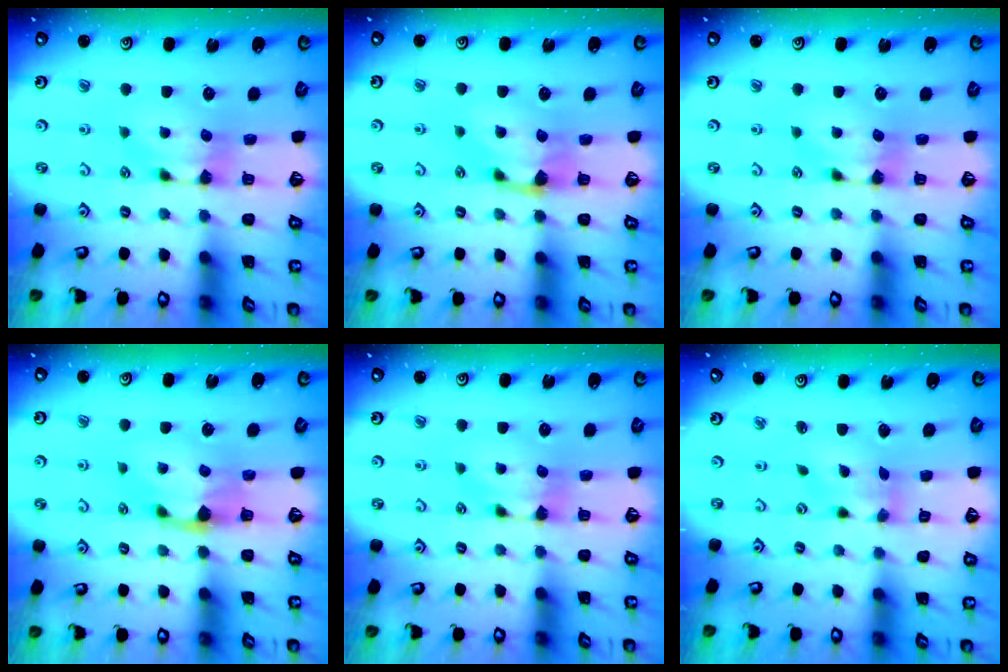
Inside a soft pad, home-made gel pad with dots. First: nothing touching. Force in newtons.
{"total": 2.2, "press": 2.1, "slide": 0.9}
{"total": 0.0}
{"total": 2.0, "press": 1.8, "slide": 1.0}
{"total": 0.0}
{"total": 2.7, "press": 2.3, "slide": 1.4}